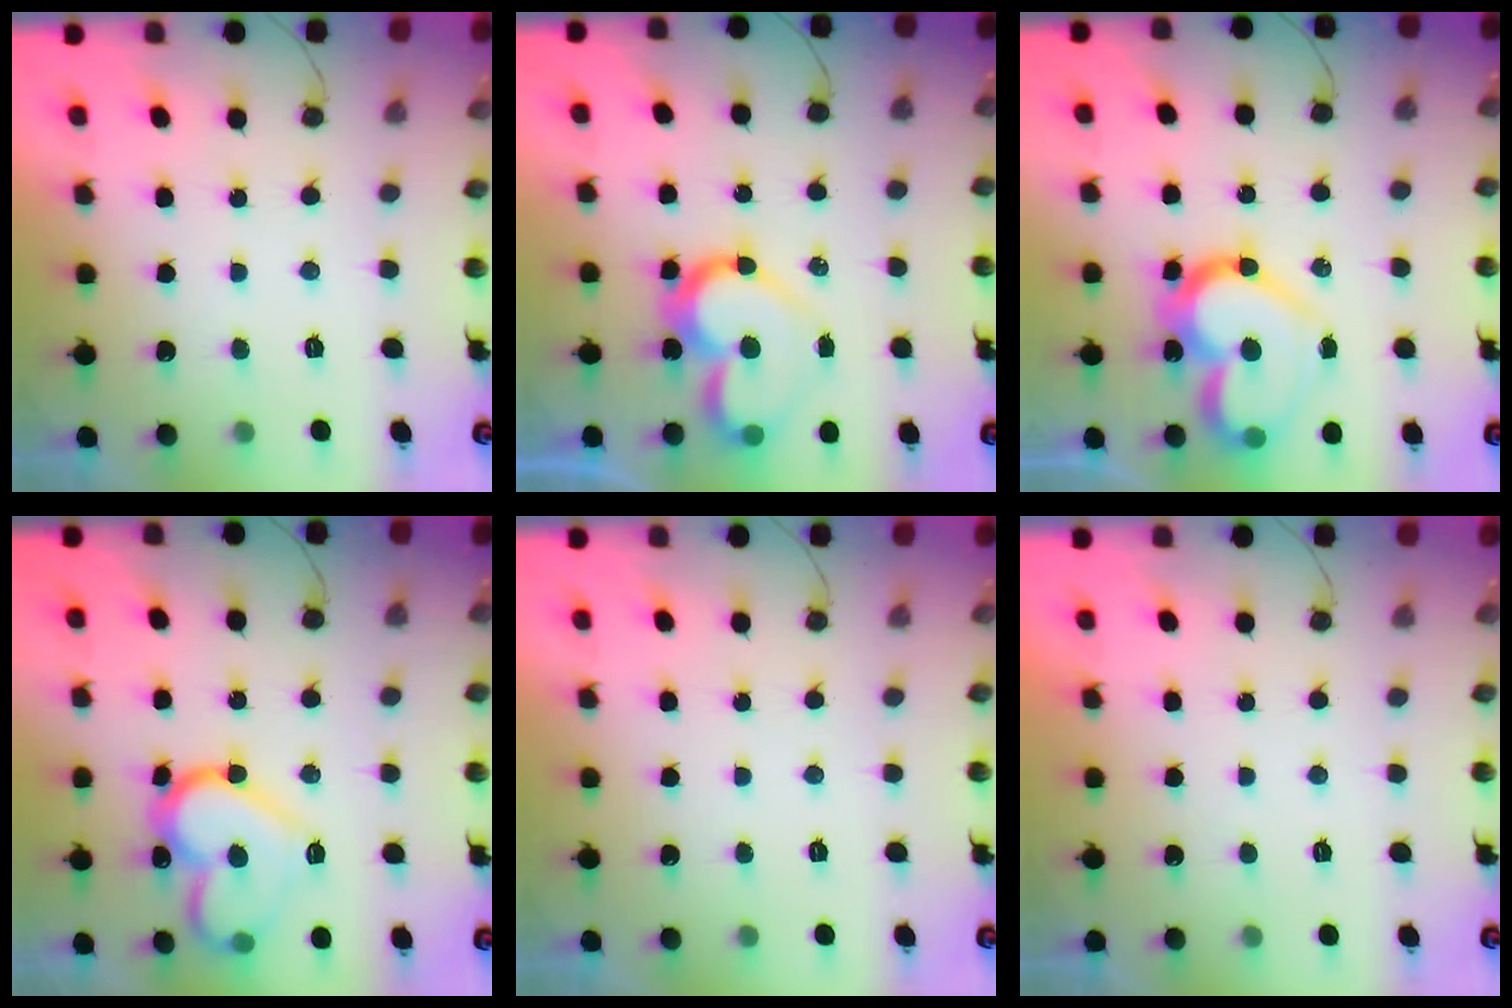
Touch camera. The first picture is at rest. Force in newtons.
{"total": 14.4, "press": 14.4, "slide": 1.2}
{"total": 18.6, "press": 18.5, "slide": 2.0}
{"total": 18.3, "press": 18.2, "slide": 1.9}
{"total": 0.0}
{"total": 1.8, "press": 1.8, "slide": 0.0}